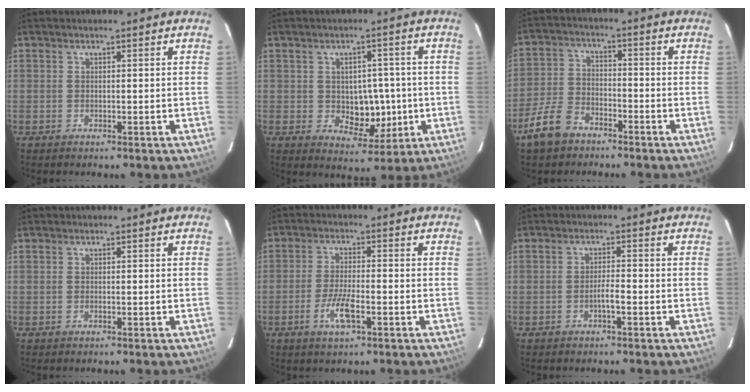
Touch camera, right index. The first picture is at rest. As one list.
[{"total": 6.9, "force": [-0.6, 4.5, 5.2], "torque": [-0.064, 0.007, 0.004]}, {"total": 7.4, "force": [-5.3, 4.1, 3.1], "torque": [-0.084, 0.003, -0.102]}, {"total": 0.0}, {"total": 5.4, "force": [-2.3, 1.0, 4.7], "torque": [-0.096, -0.004, -0.042]}, {"total": 2.1, "force": [-1.0, 0.1, 1.9], "torque": [-0.031, 0.002, -0.018]}]